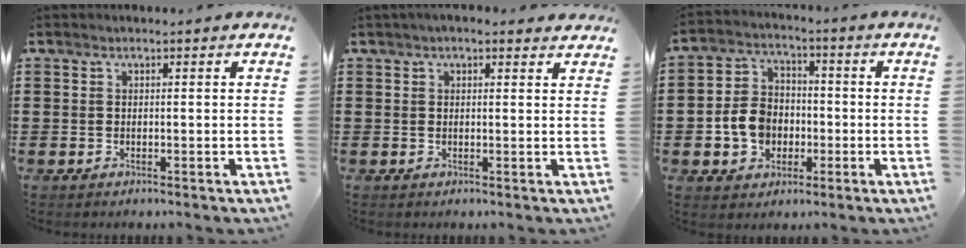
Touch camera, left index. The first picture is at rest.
{"total": 1.8, "force": [1.3, 0.9, 0.8], "torque": [-0.019, 0.009, 0.022]}
{"total": 7.3, "force": [-1.7, 6.1, 3.6], "torque": [-0.097, 0.015, -0.033]}